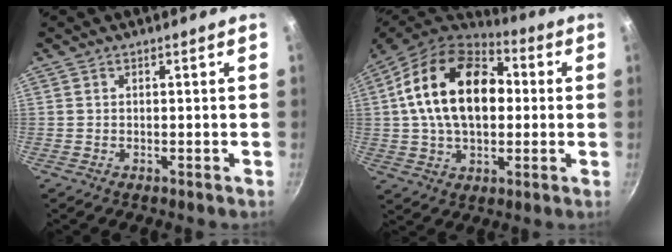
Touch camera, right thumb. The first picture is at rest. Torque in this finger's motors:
{"motor_torque": [0.90, 4.11, 1.44, 0.46, 0.35]}